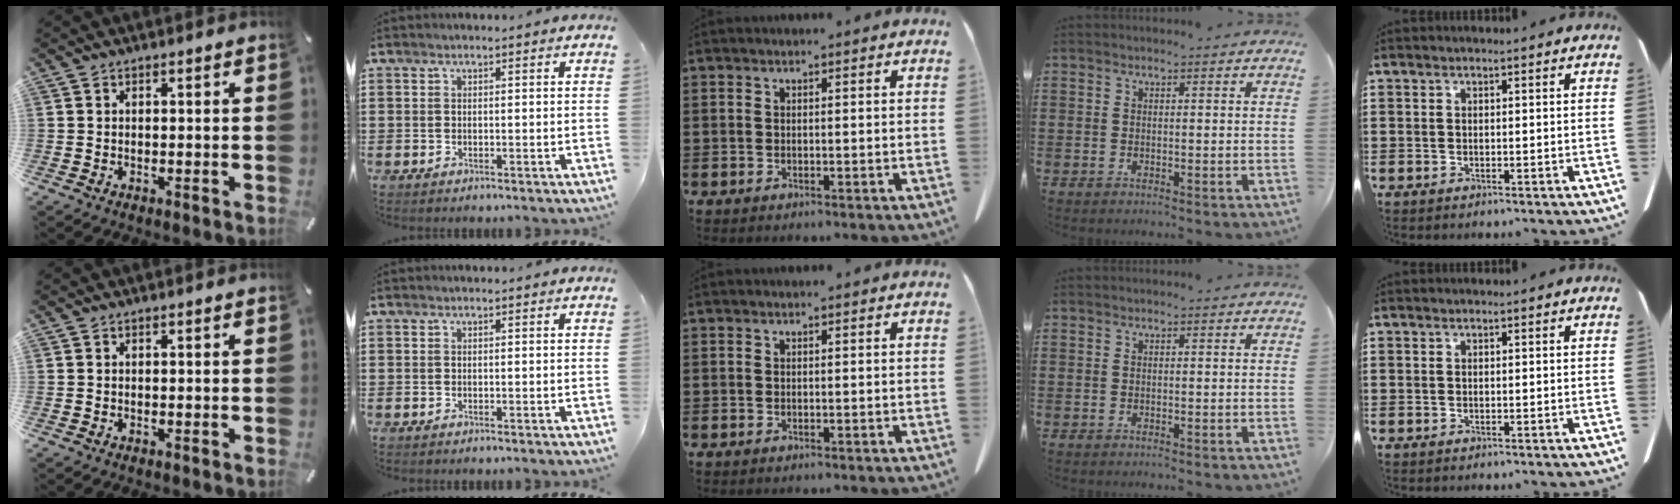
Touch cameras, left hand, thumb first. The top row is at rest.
{}